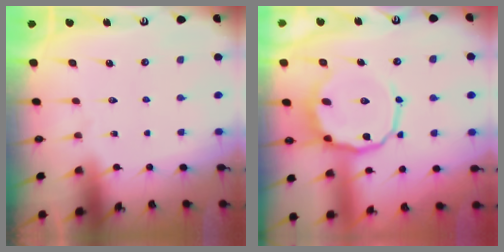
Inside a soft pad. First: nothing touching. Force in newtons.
{"total": 10.9, "press": 10.7, "slide": 2.3}